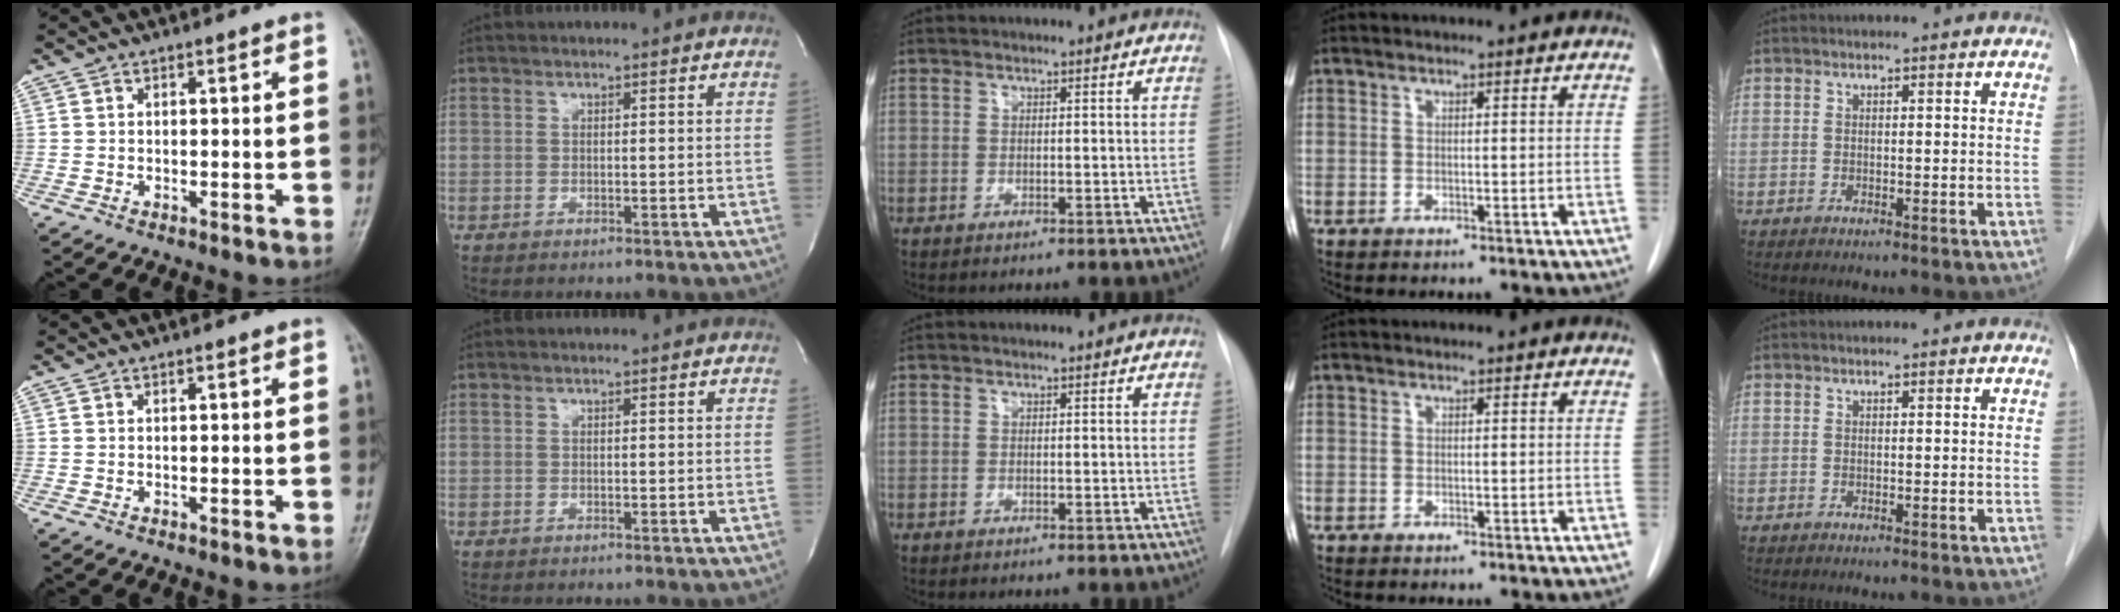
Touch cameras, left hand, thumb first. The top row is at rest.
{}